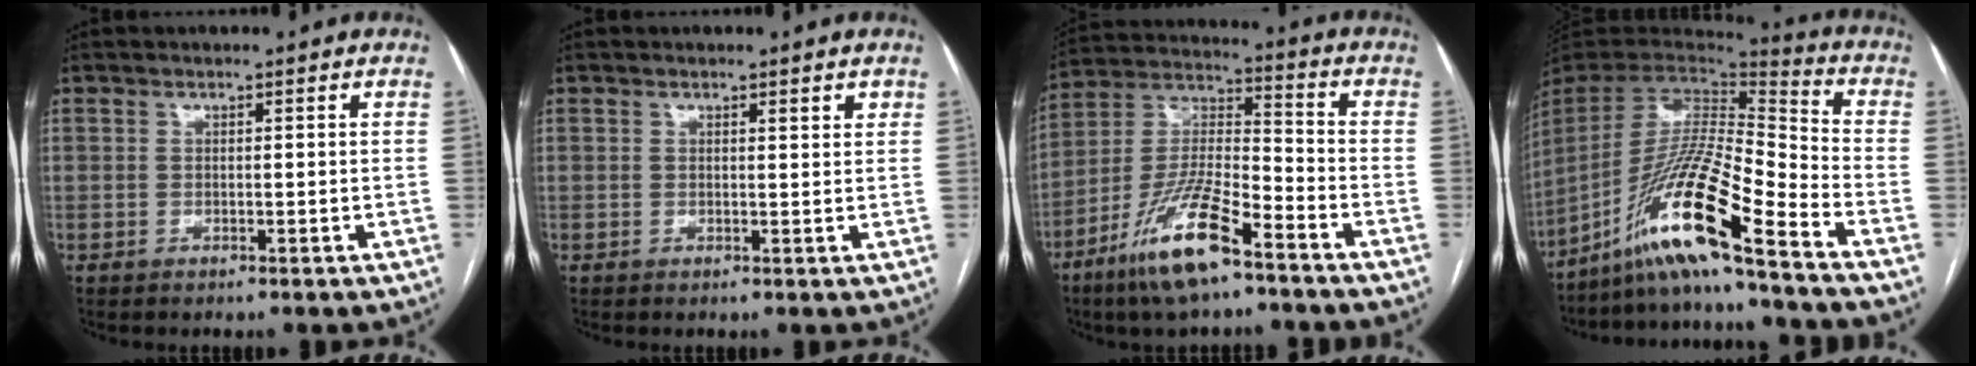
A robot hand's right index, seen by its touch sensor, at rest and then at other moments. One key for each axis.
{"total": 1.3, "fx": 0.9, "fy": 0.3, "fz": 0.8, "tx": -0.015, "ty": -0.003, "tz": 0.011}
{"total": 14.5, "fx": -9.1, "fy": 2.8, "fz": 10.9, "tx": -0.224, "ty": -0.013, "tz": -0.170}
{"total": 18.3, "fx": -12.7, "fy": -0.8, "fz": 13.2, "tx": -0.273, "ty": -0.012, "tz": -0.238}